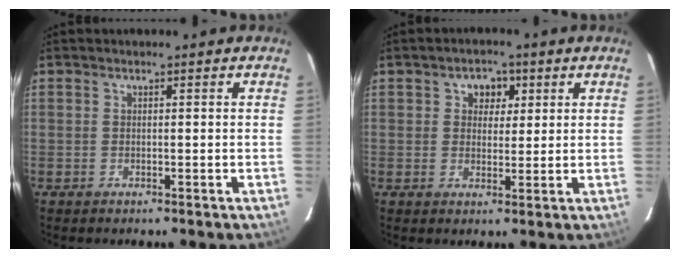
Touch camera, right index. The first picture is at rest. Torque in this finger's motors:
{"motor_torque": [0.06, -0.04, 0.06, 0.02]}